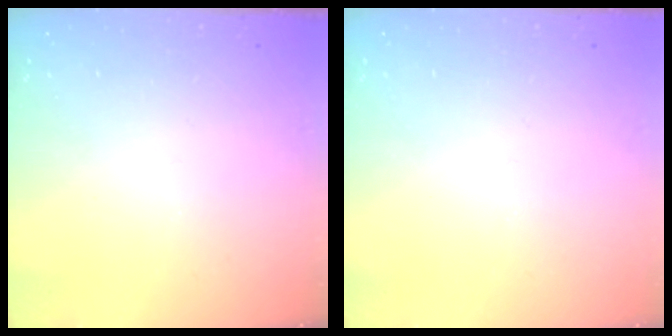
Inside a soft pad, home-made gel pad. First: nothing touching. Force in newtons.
{"total": 0.0}